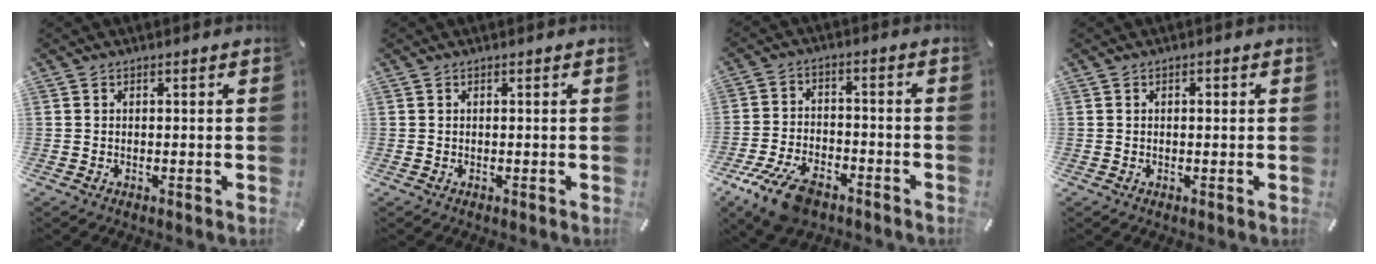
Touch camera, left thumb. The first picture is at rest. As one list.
[{"total": 0.0}, {"total": 11.2, "force": [-7.3, 5.6, 6.4], "torque": [-0.129, 0.036, -0.134]}, {"total": 1.0, "force": [0.1, 0.6, 0.7], "torque": [-0.007, -0.001, -0.001]}]